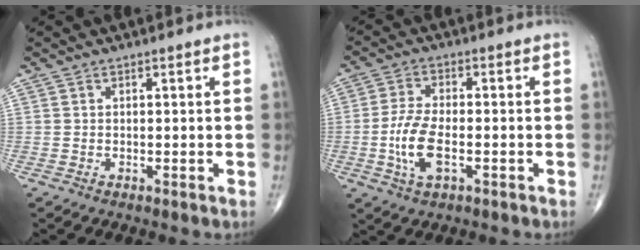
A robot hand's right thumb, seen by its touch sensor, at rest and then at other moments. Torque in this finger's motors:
{"motor_torque": [0.22, 0.13, 0.95, 0.10, 0.31]}